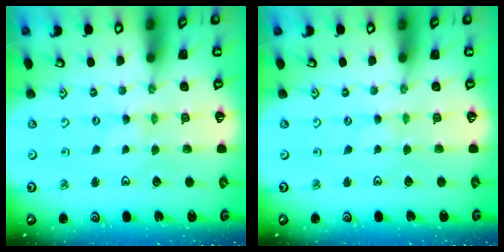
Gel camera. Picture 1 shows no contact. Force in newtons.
{"total": 0.8, "press": 0.8, "slide": 0.1}